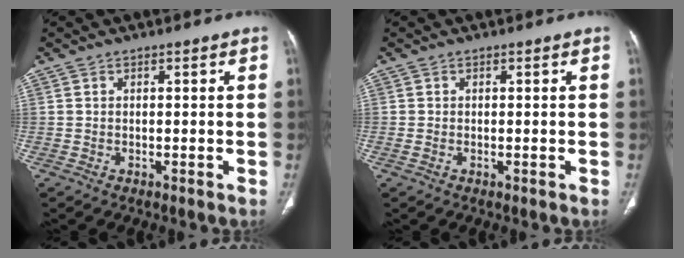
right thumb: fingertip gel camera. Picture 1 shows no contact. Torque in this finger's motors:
{"motor_torque": [0.79, 0.43, -0.11, 0.03, 0.10]}